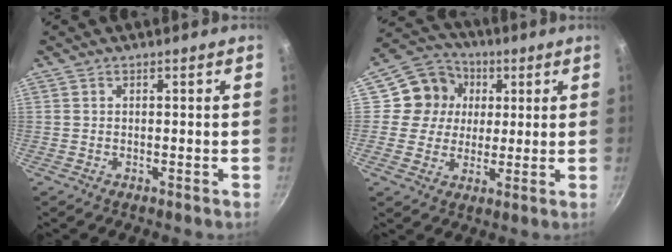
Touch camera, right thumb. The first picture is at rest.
{"total": 10.3, "force": [2.5, 9.4, 3.4], "torque": [-0.026, 0.007, 0.026]}